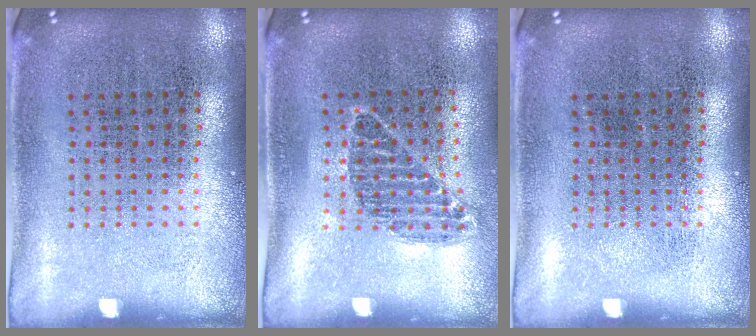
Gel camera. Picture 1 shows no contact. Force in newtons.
{"total": 0.9, "press": 0.8, "slide": 0.5}
{"total": 0.0}